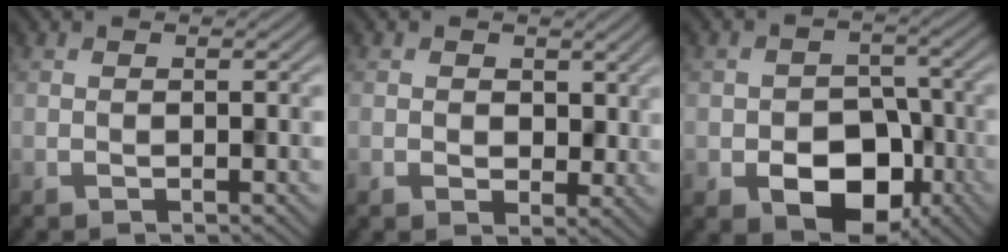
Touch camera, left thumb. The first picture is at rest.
{"total": 2.9, "force": [0.7, 2.5, 1.4], "torque": [-0.035, -0.008, 0.004]}
{"total": 9.0, "force": [-3.7, 6.3, 5.2], "torque": [-0.084, -0.016, -0.060]}